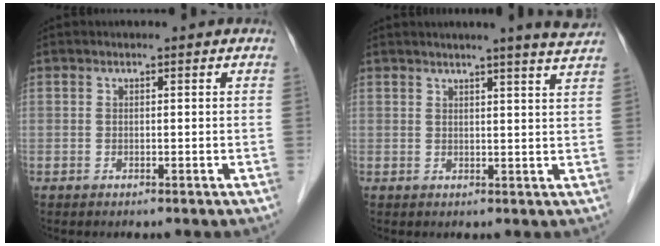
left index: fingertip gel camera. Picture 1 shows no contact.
{"total": 6.7, "force": [5.8, -1.2, 3.1], "torque": [-0.040, -0.005, 0.054]}